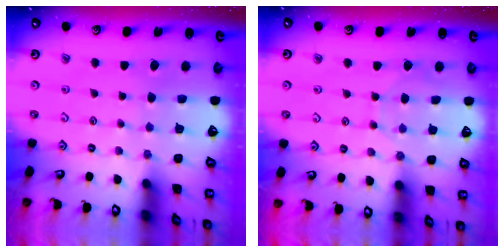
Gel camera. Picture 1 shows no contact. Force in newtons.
{"total": 3.0, "press": 2.9, "slide": 0.4}